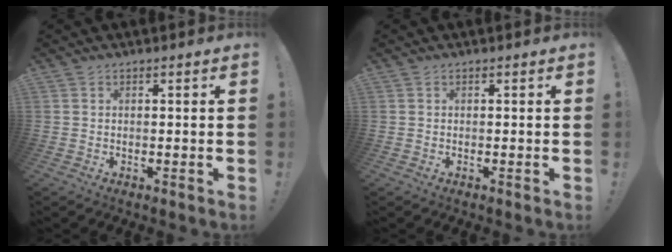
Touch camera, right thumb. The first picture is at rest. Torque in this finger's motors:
{"motor_torque": [0.17, -0.05, -0.25, -0.01, 0.01]}